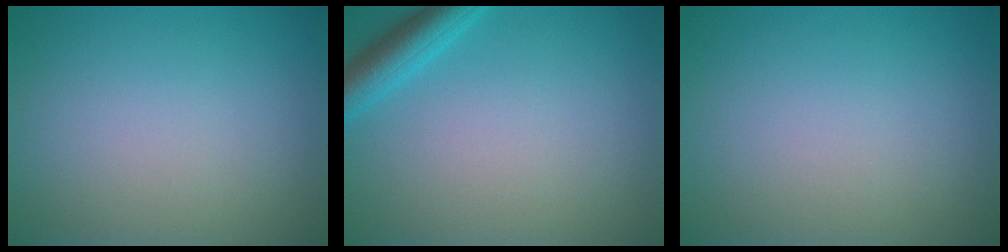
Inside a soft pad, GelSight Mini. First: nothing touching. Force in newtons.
{"total": 3.3, "press": 3.3, "slide": 0.2}
{"total": 0.0}